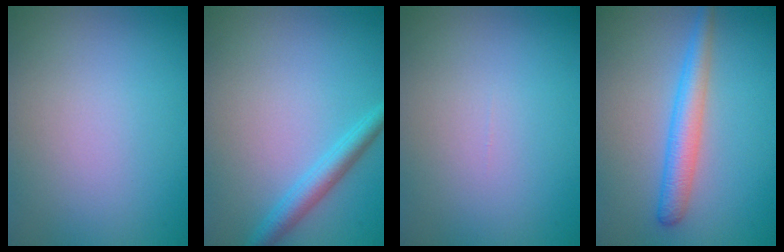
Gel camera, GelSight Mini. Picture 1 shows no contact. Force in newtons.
{"total": 2.7, "press": 2.7, "slide": 0.0}
{"total": 0.0}
{"total": 3.4, "press": 3.4, "slide": 0.1}